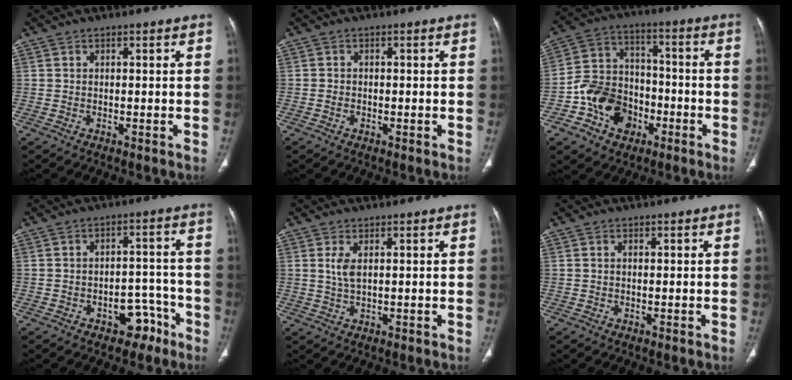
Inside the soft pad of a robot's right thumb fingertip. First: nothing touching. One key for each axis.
{"total": 0.9, "fx": -0.4, "fy": 0.7, "fz": 0.5, "tx": -0.009, "ty": 0.004, "tz": -0.006}
{"total": 13.3, "fx": -5.4, "fy": 10.4, "fz": 6.2, "tx": -0.074, "ty": 0.049, "tz": -0.094}
{"total": 6.6, "fx": -4.2, "fy": 4.2, "fz": 2.8, "tx": -0.008, "ty": 0.051, "tz": -0.053}
{"total": 2.8, "fx": 0.8, "fy": 0.9, "fz": 2.5, "tx": -0.058, "ty": -0.006, "tz": 0.021}
{"total": 0.0}